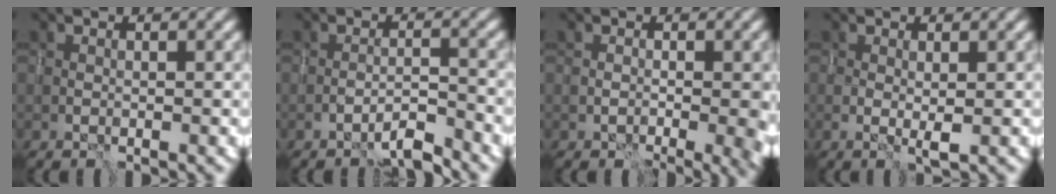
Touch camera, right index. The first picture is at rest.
{"total": 2.3, "force": [-2.1, 0.1, 1.0], "torque": [-0.012, 0.008, -0.041]}
{"total": 4.4, "force": [-0.9, 1.9, 3.9], "torque": [-0.051, -0.012, -0.007]}
{"total": 1.3, "force": [0.1, 0.1, 1.3], "torque": [-0.025, -0.002, 0.000]}